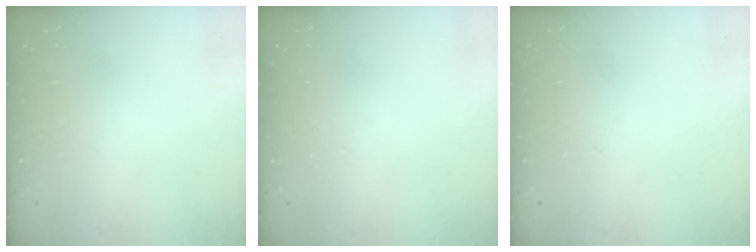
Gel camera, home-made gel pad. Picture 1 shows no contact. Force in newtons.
{"total": 0.0}
{"total": 0.0}